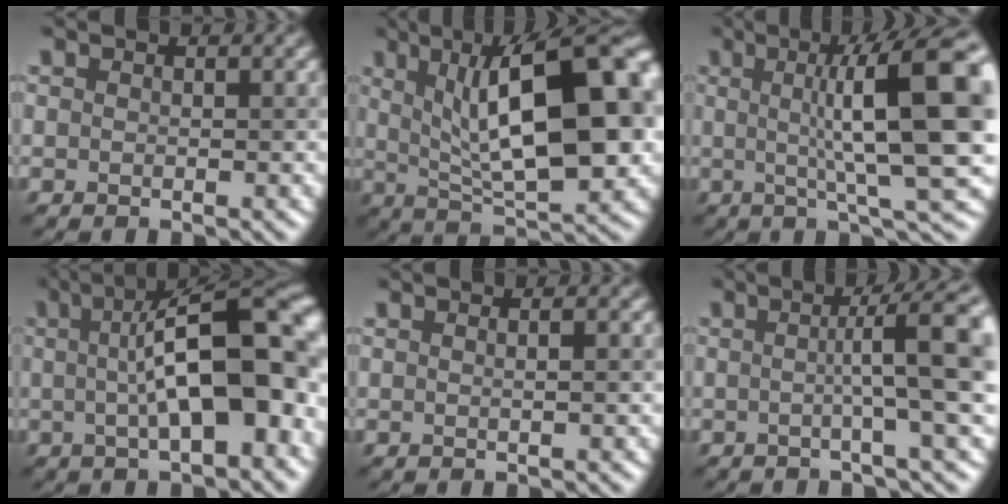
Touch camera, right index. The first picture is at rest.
{"total": 14.7, "force": [2.5, 5.5, 13.5], "torque": [-0.184, 0.020, 0.039]}
{"total": 13.6, "force": [2.2, 2.7, 13.2], "torque": [-0.154, 0.014, 0.041]}
{"total": 12.1, "force": [0.8, 3.8, 11.5], "torque": [-0.131, 0.023, 0.012]}
{"total": 1.9, "force": [0.7, 1.0, 1.5], "torque": [0.003, 0.013, -0.009]}
{"total": 9.1, "force": [0.9, 1.5, 8.9], "torque": [-0.099, 0.025, 0.012]}